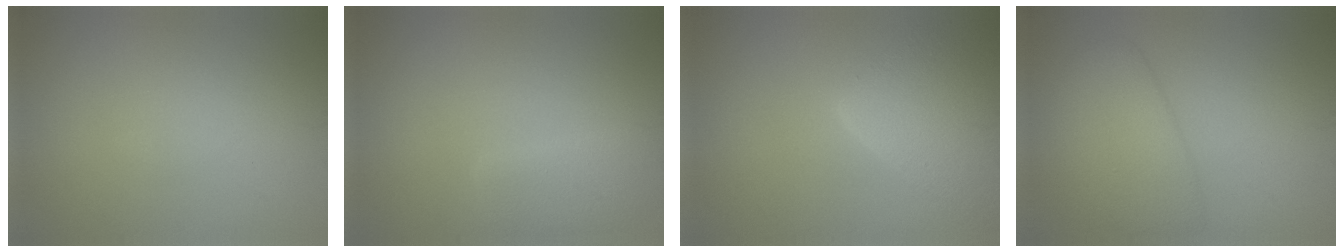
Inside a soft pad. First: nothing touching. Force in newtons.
{"total": 2.7, "press": 2.7, "slide": 0.0}
{"total": 6.9, "press": 6.8, "slide": 0.5}
{"total": 4.3, "press": 4.3, "slide": 0.3}